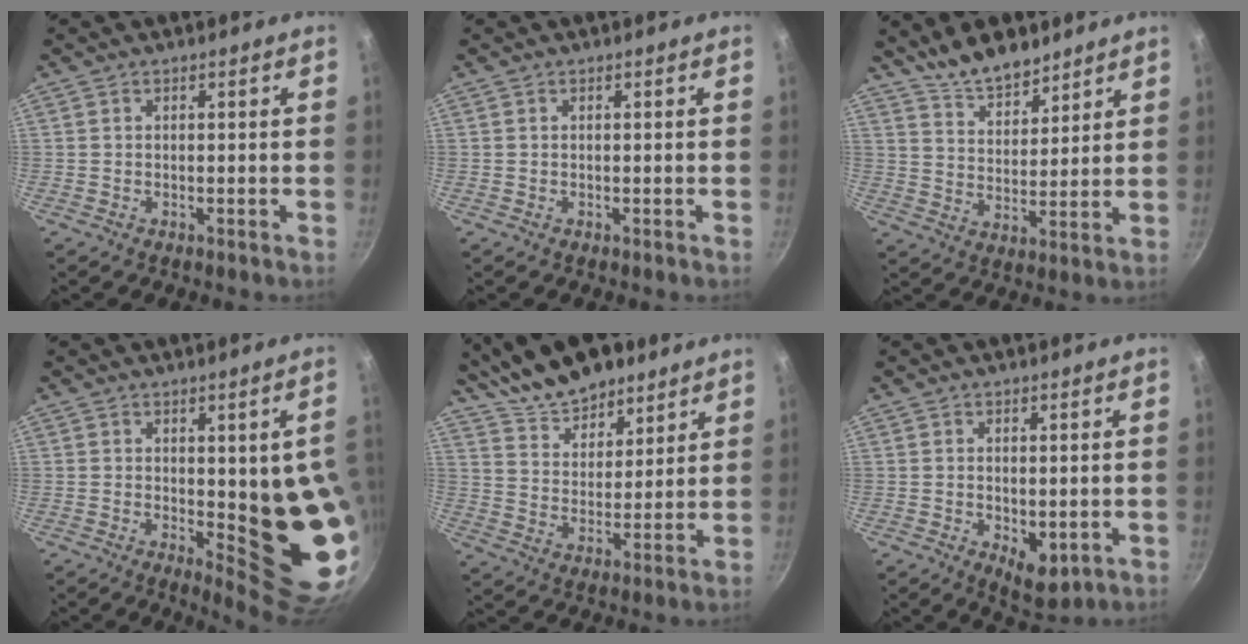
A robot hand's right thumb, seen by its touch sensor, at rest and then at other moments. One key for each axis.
{"total": 0.0}
{"total": 9.6, "fx": 8.1, "fy": 3.6, "fz": 3.8, "tx": -0.037, "ty": -0.052, "tz": 0.143}
{"total": 13.8, "fx": 0.0, "fy": 4.1, "fz": 13.2, "tx": -0.120, "ty": -0.028, "tz": 0.011}
{"total": 16.1, "fx": 12.4, "fy": 7.1, "fz": 7.5, "tx": -0.093, "ty": -0.049, "tz": 0.212}
{"total": 5.9, "fx": -0.6, "fy": 3.4, "fz": 4.8, "tx": -0.056, "ty": -0.012, "tz": 0.002}